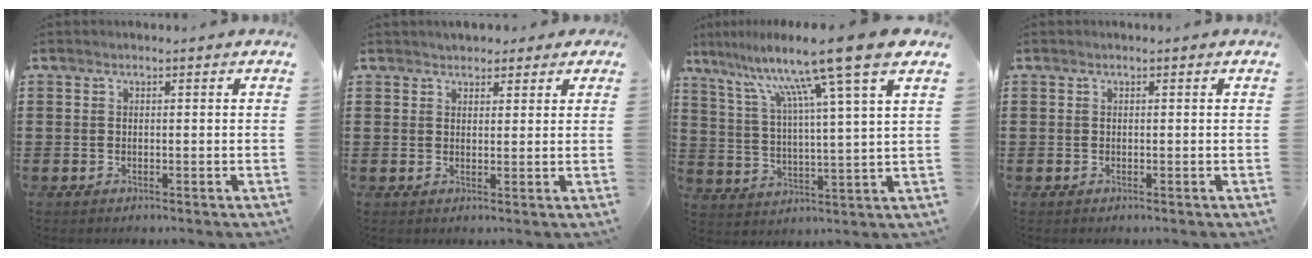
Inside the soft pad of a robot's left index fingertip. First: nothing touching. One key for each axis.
{"total": 2.3, "fx": 1.9, "fy": 1.2, "fz": 0.2, "tx": -0.003, "ty": 0.004, "tz": 0.033}
{"total": 13.4, "fx": 9.8, "fy": -0.8, "fz": 9.2, "tx": -0.205, "ty": -0.049, "tz": 0.150}
{"total": 0.0}